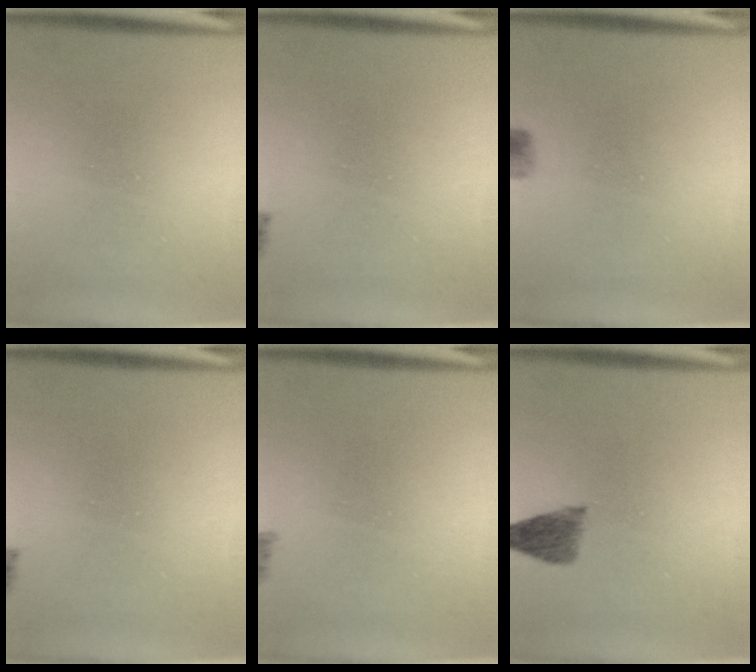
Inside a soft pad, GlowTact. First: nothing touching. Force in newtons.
{"total": 1.8}
{"total": 2.4}
{"total": 1.8}
{"total": 2.0}
{"total": 5.2}